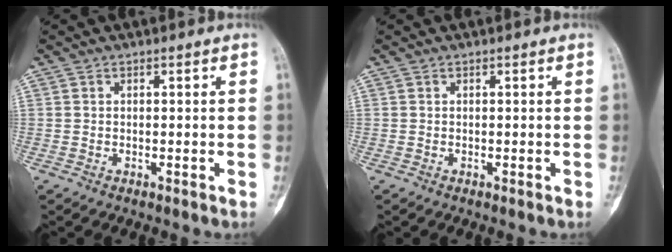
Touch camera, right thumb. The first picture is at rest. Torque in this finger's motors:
{"motor_torque": [0.01, 0.00, 0.03, -0.03, 0.00]}